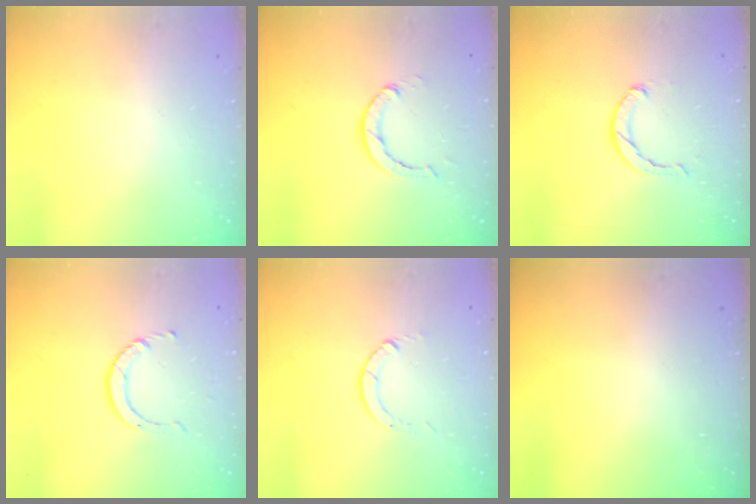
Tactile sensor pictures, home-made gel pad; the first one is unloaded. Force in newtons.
{"total": 2.9, "press": 2.8, "slide": 0.5}
{"total": 2.5, "press": 2.5, "slide": 0.4}
{"total": 2.3, "press": 2.3, "slide": 0.3}
{"total": 0.0}
{"total": 0.0}